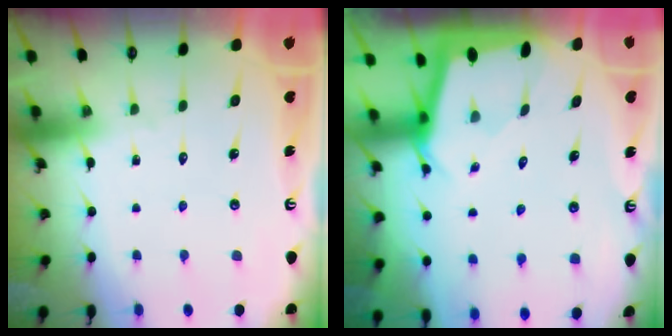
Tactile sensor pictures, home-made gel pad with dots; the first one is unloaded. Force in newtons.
{"total": 1.3, "press": 1.3, "slide": 0.1}